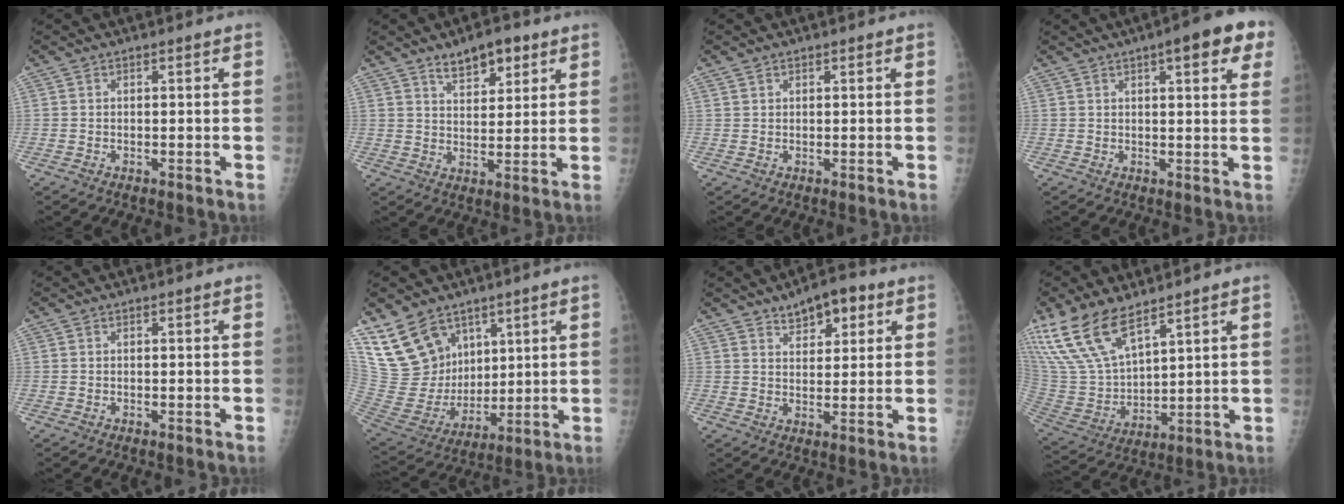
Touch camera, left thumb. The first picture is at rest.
{"total": 7.6, "force": [4.9, 3.5, 4.6], "torque": [-0.046, -0.027, 0.077]}
{"total": 0.9, "force": [0.6, 0.6, 0.1], "torque": [0.008, -0.003, 0.008]}
{"total": 10.7, "force": [5.2, 2.9, 8.9], "torque": [-0.087, -0.006, 0.058]}
{"total": 0.0}
{"total": 16.6, "force": [10.3, 10.9, 7.1], "torque": [-0.109, -0.040, 0.222]}
{"total": 7.5, "force": [4.4, 3.8, 4.8], "torque": [-0.042, -0.015, 0.062]}
{"total": 15.8, "force": [11.1, 6.4, 9.1], "torque": [-0.176, -0.043, 0.237]}